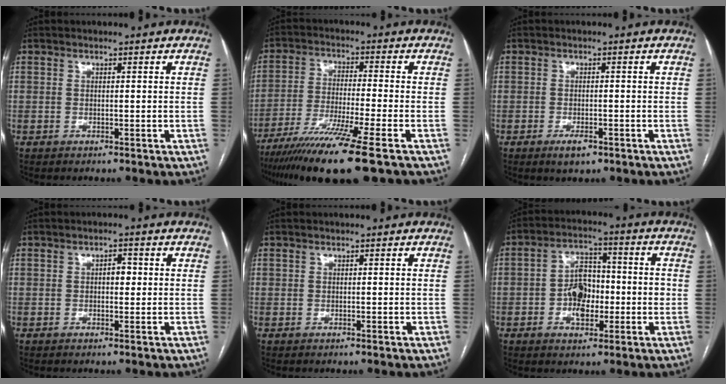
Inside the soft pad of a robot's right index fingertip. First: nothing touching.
{"total": 14.0, "force": [-9.7, -1.2, 10.1], "torque": [-0.190, -0.043, -0.165]}
{"total": 2.6, "force": [-1.6, 1.1, 1.7], "torque": [-0.030, -0.001, -0.021]}
{"total": 2.0, "force": [0.1, 1.1, 1.7], "torque": [-0.022, 0.007, 0.000]}
{"total": 0.0}
{"total": 7.9, "force": [-1.6, 4.8, 6.1], "torque": [-0.107, 0.025, -0.025]}